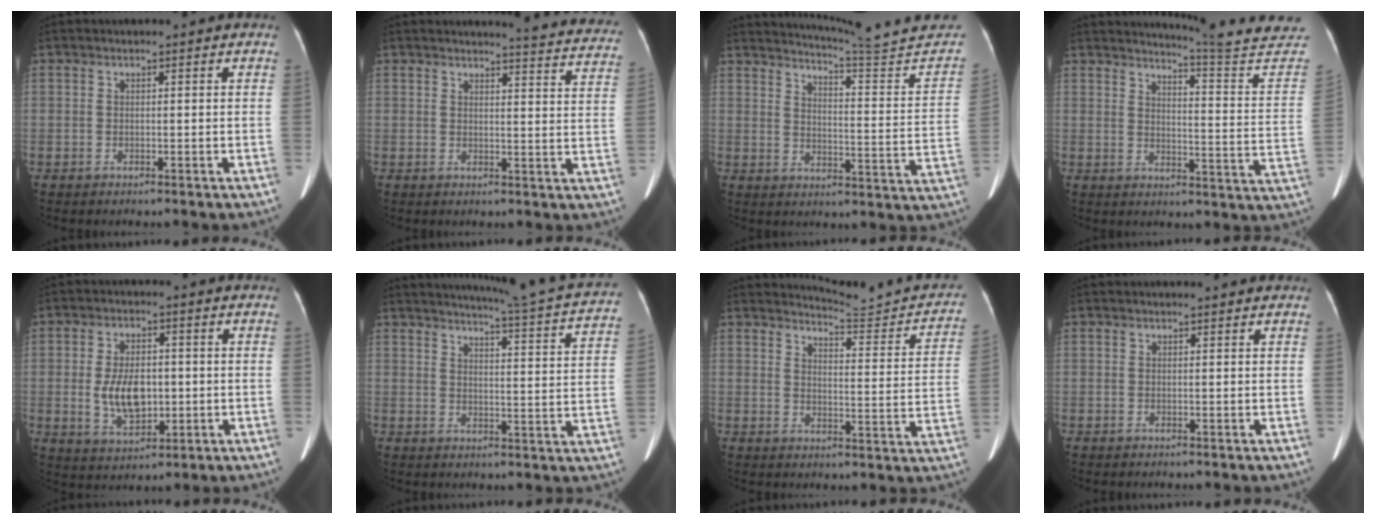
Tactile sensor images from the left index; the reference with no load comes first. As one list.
[{"total": 13.2, "force": [12.9, 0.6, 2.7], "torque": [-0.011, -0.077, 0.115]}, {"total": 21.0, "force": [20.0, -1.0, 6.4], "torque": [-0.096, -0.105, 0.243]}, {"total": 19.2, "force": [18.5, -1.9, 4.5], "torque": [-0.066, -0.148, 0.209]}, {"total": 8.0, "force": [-0.6, 4.4, 6.7], "torque": [-0.135, 0.001, -0.001]}, {"total": 19.0, "force": [17.8, -0.7, 6.7], "torque": [-0.103, -0.070, 0.205]}, {"total": 11.5, "force": [11.3, 0.2, 2.0], "torque": [-0.015, -0.052, 0.133]}, {"total": 0.9, "force": [0.9, 0.0, 0.2], "torque": [-0.010, 0.003, 0.014]}]